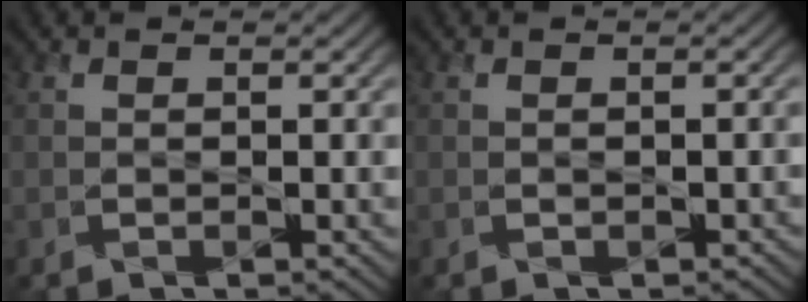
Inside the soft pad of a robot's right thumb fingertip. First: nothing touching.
{"total": 0.0}